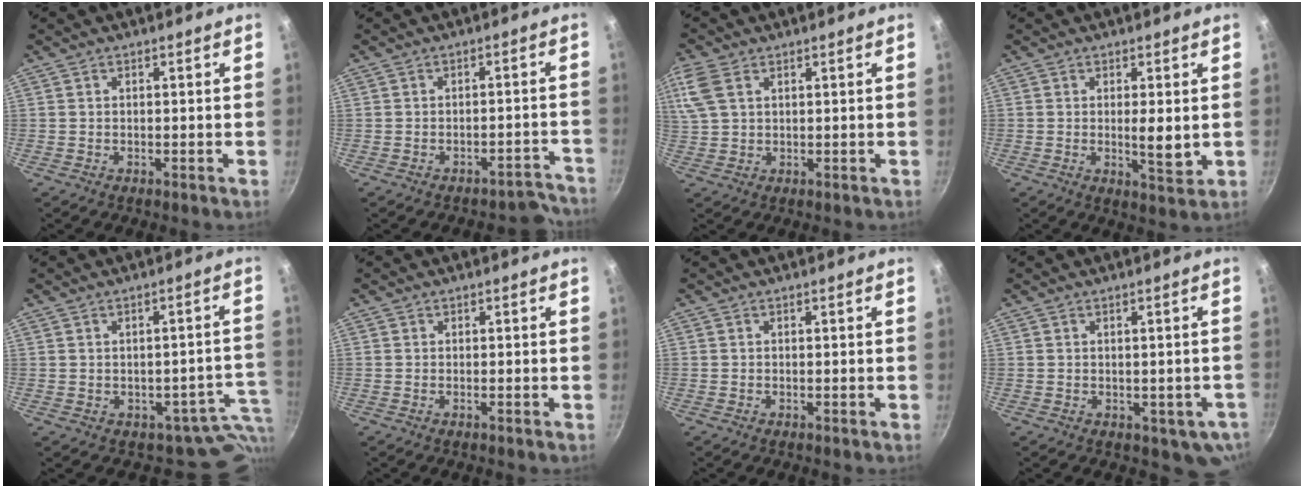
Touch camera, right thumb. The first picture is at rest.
{"total": 5.4, "force": [-4.8, 2.3, 0.7], "torque": [0.046, 0.059, -0.045]}
{"total": 9.0, "force": [3.8, 5.7, 5.8], "torque": [-0.137, 0.018, 0.080]}
{"total": 4.6, "force": [0.4, 1.2, 4.4], "torque": [-0.072, -0.018, 0.009]}
{"total": 8.7, "force": [-2.5, 6.7, 5.0], "torque": [0.004, 0.026, -0.017]}
{"total": 0.0}
{"total": 0.0}
{"total": 5.1, "force": [-0.9, 3.4, 3.6], "torque": [-0.027, 0.010, 0.001]}